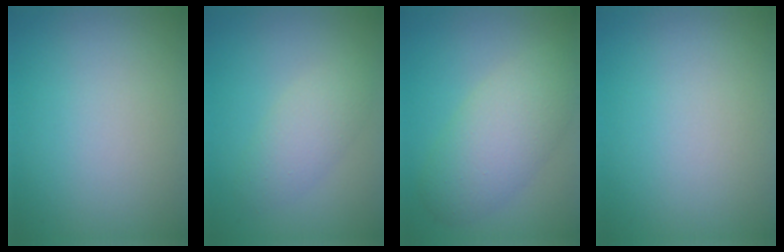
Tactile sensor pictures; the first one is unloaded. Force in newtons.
{"total": 2.8, "press": 2.8, "slide": 0.2}
{"total": 5.5, "press": 5.4, "slide": 0.6}
{"total": 0.0}